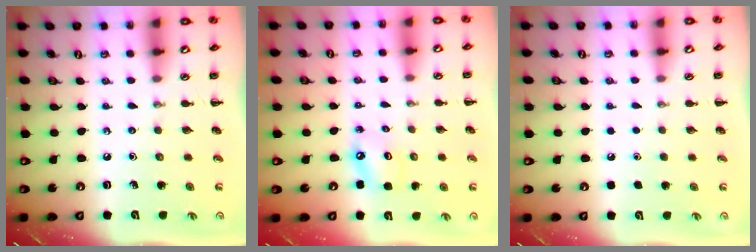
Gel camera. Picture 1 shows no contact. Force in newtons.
{"total": 5.3, "press": 5.3, "slide": 0.9}
{"total": 1.6, "press": 1.6, "slide": 0.1}